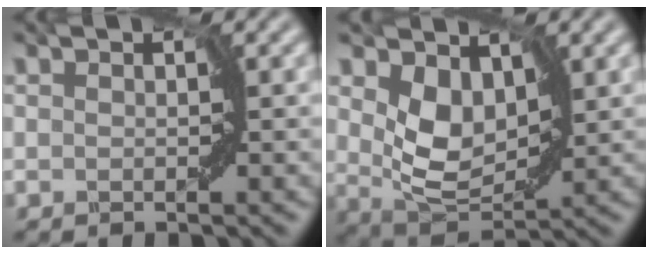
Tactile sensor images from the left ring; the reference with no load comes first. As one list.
[{"total": 4.4, "force": [1.4, 3.0, 2.9], "torque": [-0.067, -0.014, 0.031]}]